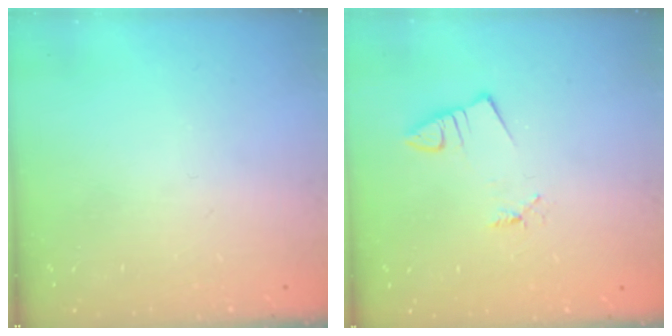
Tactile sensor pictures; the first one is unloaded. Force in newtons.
{"total": 1.0, "press": 1.0, "slide": 0.0}